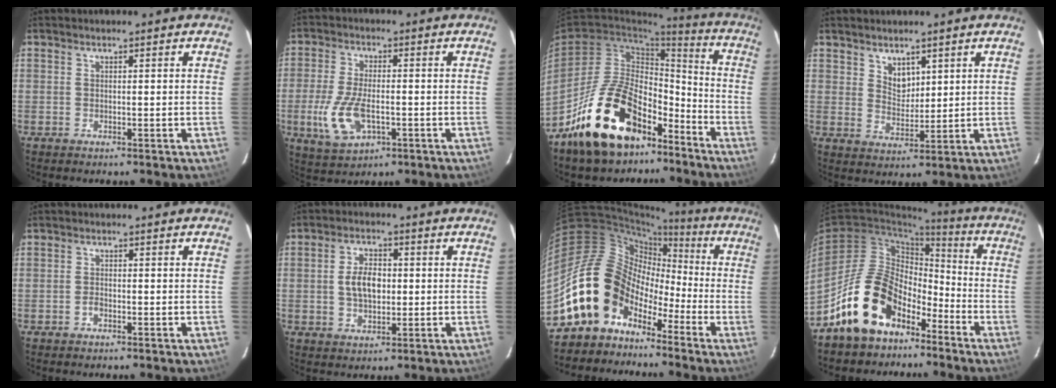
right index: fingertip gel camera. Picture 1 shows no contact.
{"total": 10.0, "force": [-2.8, 4.8, 8.3], "torque": [-0.186, -0.010, -0.048]}
{"total": 21.9, "force": [-14.8, 11.2, 11.7], "torque": [-0.219, 0.030, -0.224]}
{"total": 4.3, "force": [2.8, 2.7, 1.8], "torque": [-0.022, -0.001, 0.054]}
{"total": 1.1, "force": [-0.7, 0.7, 0.6], "torque": [-0.011, 0.002, -0.014]}
{"total": 6.4, "force": [0.1, 3.9, 5.1], "torque": [-0.095, 0.009, 0.005]}
{"total": 13.5, "force": [-8.2, 9.9, 4.0], "torque": [-0.083, 0.035, -0.158]}
{"total": 16.1, "force": [-10.6, 9.1, 7.9], "torque": [-0.148, 0.027, -0.170]}